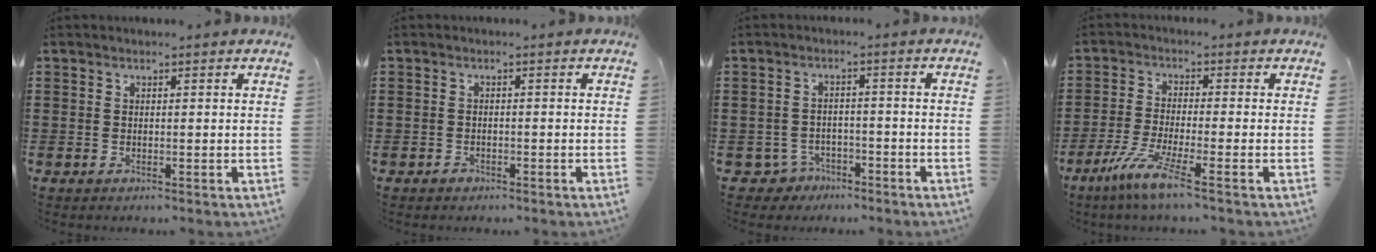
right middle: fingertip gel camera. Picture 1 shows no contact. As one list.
[{"total": 0.9, "force": [-0.8, 0.5, 0.2], "torque": [-0.005, 0.001, -0.016]}, {"total": 3.2, "force": [-2.7, 1.7, 0.5], "torque": [-0.024, 0.003, -0.059]}, {"total": 6.4, "force": [-4.1, 0.2, 5.0], "torque": [-0.107, -0.016, -0.078]}]